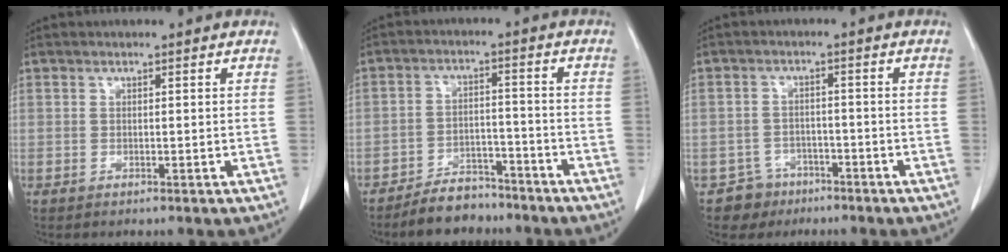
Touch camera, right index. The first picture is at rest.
{"total": 6.4, "force": [-5.6, 3.0, 1.1], "torque": [-0.014, 0.004, -0.094]}
{"total": 4.4, "force": [-2.8, 3.3, -0.5], "torque": [0.015, 0.015, -0.043]}